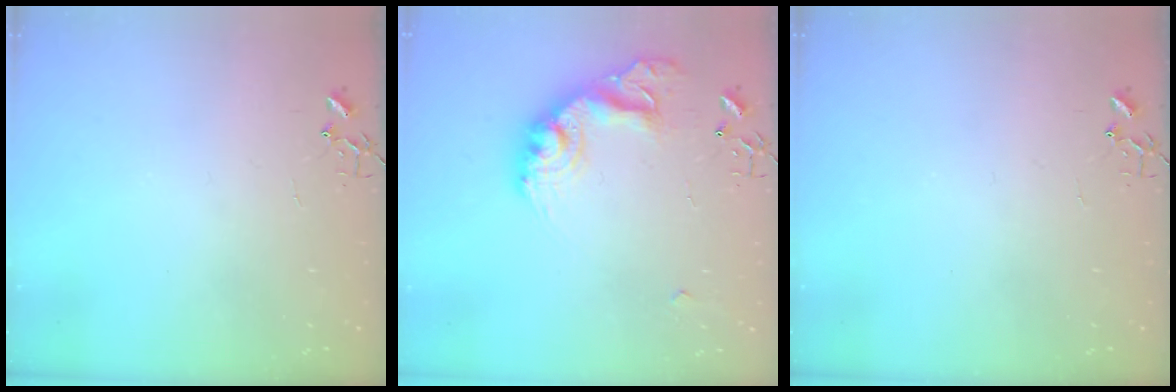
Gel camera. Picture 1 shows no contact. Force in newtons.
{"total": 19.3, "press": 19.2, "slide": 1.2}
{"total": 0.0}